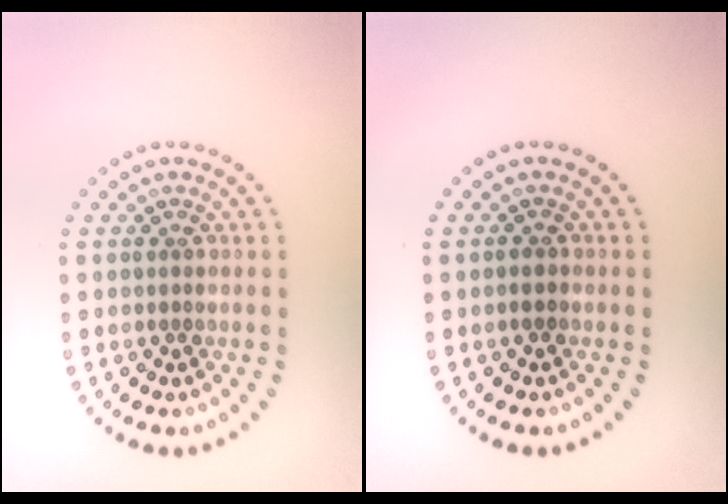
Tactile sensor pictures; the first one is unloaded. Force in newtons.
{"total": 0.9, "press": 0.8, "slide": 0.4}